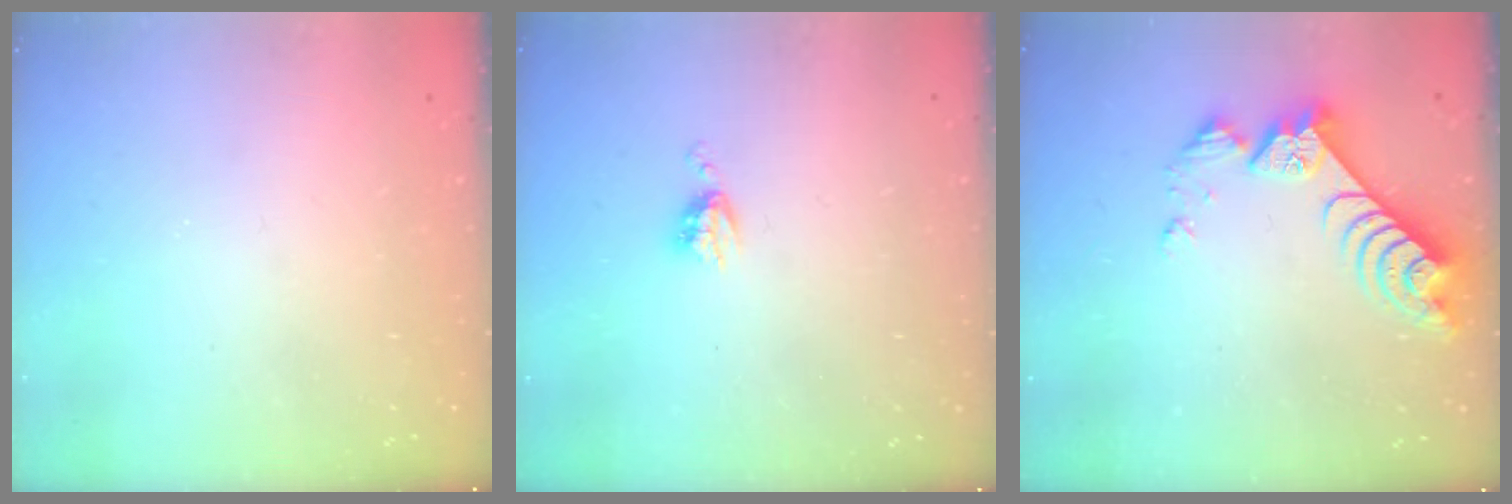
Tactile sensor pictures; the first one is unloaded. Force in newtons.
{"total": 4.1, "press": 4.1, "slide": 0.6}
{"total": 8.3, "press": 8.3, "slide": 0.7}